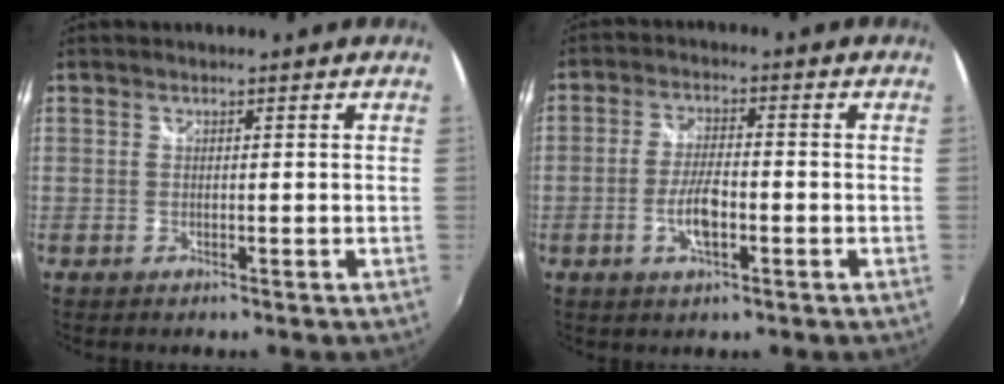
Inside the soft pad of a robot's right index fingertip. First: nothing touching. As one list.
[{"total": 5.9, "force": [-2.1, 1.9, 5.2], "torque": [-0.107, -0.001, -0.039]}]